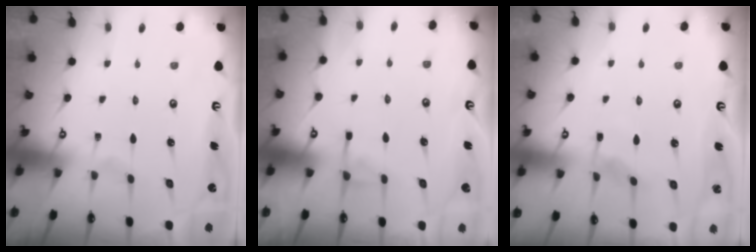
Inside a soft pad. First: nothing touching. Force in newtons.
{"total": 4.7, "press": 4.7, "slide": 0.7}
{"total": 3.8, "press": 3.7, "slide": 0.6}